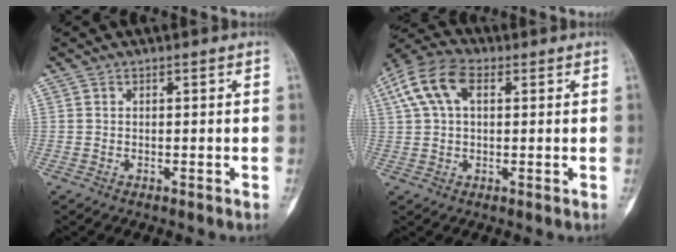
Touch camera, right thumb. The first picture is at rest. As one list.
[{"total": 9.9, "force": [3.1, 5.7, 7.5], "torque": [-0.158, 0.028, 0.052]}]